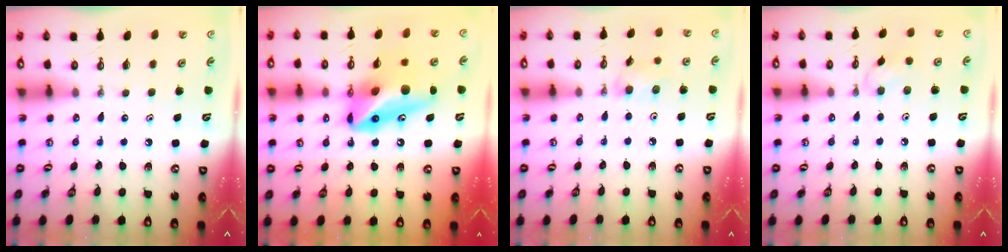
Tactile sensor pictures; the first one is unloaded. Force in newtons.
{"total": 14.4, "press": 14.2, "slide": 2.3}
{"total": 6.4, "press": 6.3, "slide": 1.1}
{"total": 6.5, "press": 6.5, "slide": 0.6}